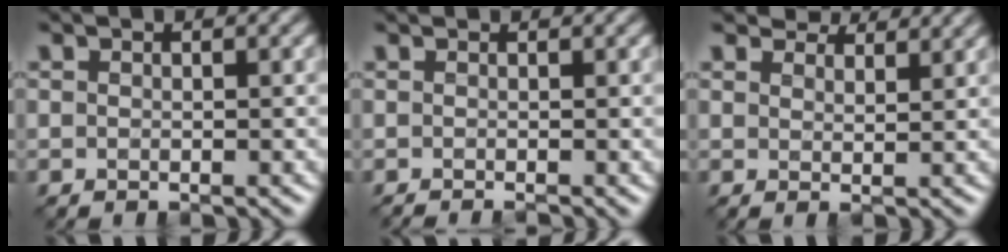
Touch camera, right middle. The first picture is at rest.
{"total": 1.4, "force": [-0.3, 0.4, 1.3], "torque": [-0.008, -0.006, -0.014]}
{"total": 4.4, "force": [4.0, 1.1, 1.3], "torque": [-0.032, 0.003, 0.049]}